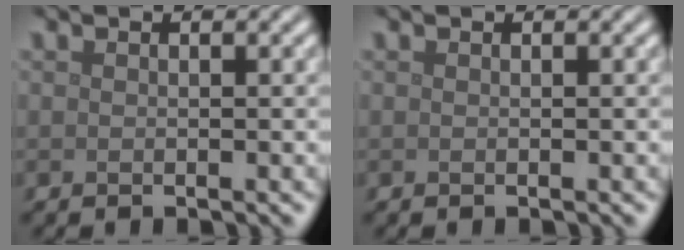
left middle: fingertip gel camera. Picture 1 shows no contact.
{"total": 0.0}